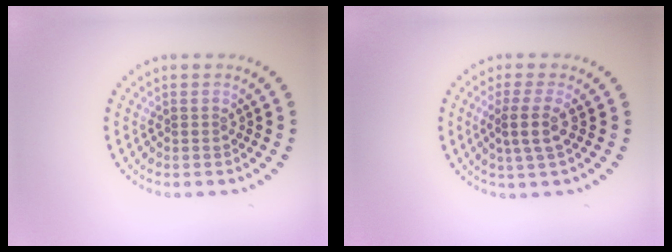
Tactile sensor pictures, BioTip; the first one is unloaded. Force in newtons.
{"total": 2.4, "press": 1.8, "slide": 1.7}